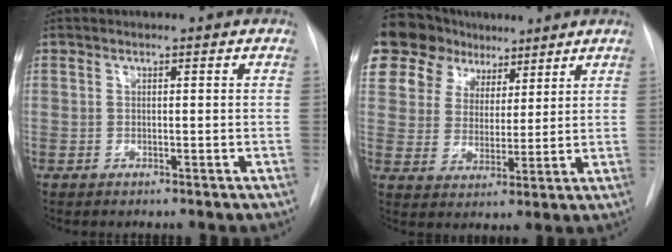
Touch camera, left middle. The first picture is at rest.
{"total": 17.8, "force": [12.0, 11.8, 5.9], "torque": [-0.152, 0.067, 0.221]}